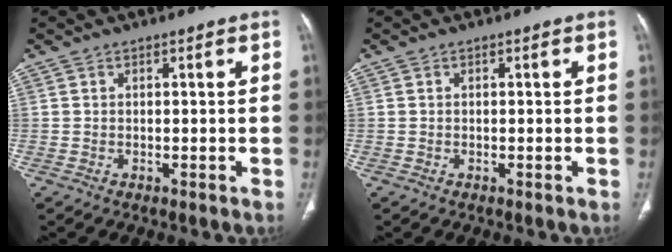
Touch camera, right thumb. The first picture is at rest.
{"total": 0.0}